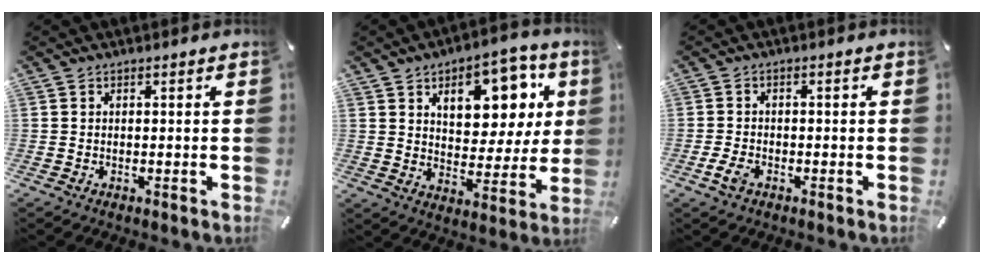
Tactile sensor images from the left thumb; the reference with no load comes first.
{"total": 14.4, "force": [6.6, 9.0, 9.1], "torque": [-0.124, -0.027, 0.112]}
{"total": 3.1, "force": [-1.6, 1.6, 2.0], "torque": [-0.054, -0.002, -0.034]}